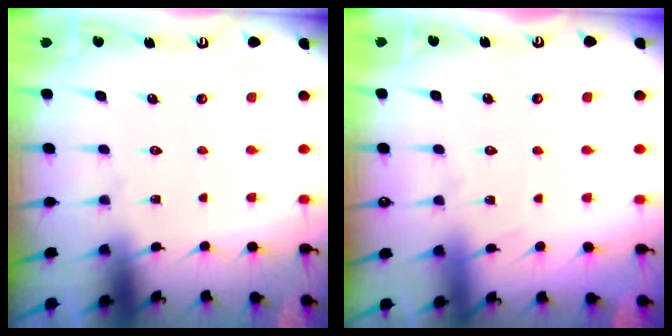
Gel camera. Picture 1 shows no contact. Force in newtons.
{"total": 3.9, "press": 3.9, "slide": 0.5}